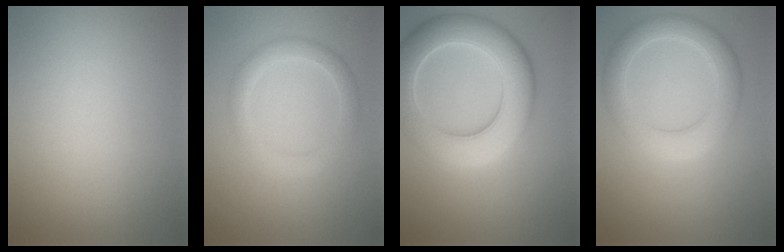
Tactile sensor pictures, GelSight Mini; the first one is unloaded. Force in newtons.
{"total": 2.6, "press": 2.6, "slide": 0.1}
{"total": 8.6, "press": 8.6, "slide": 0.4}
{"total": 4.5, "press": 4.5, "slide": 0.3}